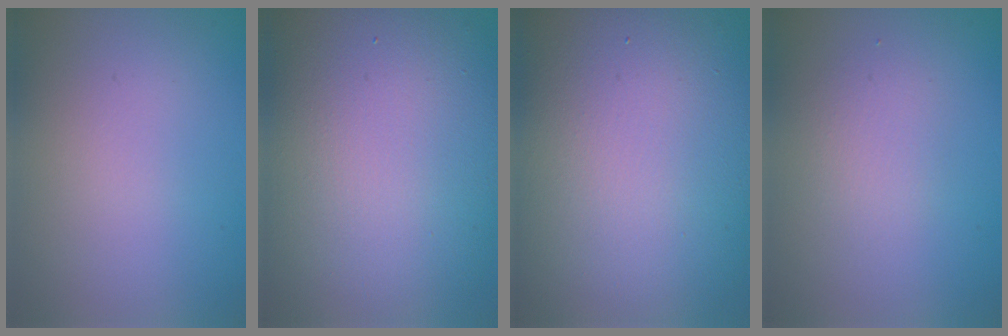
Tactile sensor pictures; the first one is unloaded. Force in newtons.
{"total": 14.9, "press": 14.9, "slide": 0.8}
{"total": 18.3, "press": 18.3, "slide": 1.0}
{"total": 1.4, "press": 1.4, "slide": 0.1}